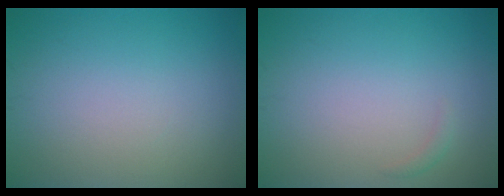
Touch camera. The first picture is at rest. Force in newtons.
{"total": 0.6, "press": 0.6, "slide": 0.1}